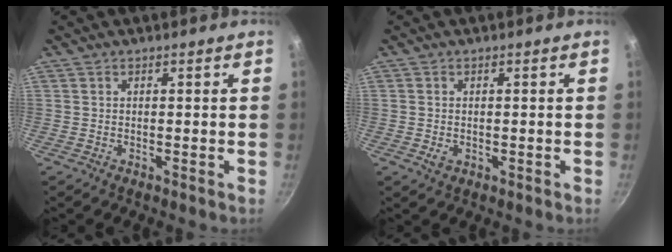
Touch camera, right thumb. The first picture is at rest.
{"total": 2.0, "force": [-0.4, 1.5, 1.2], "torque": [-0.020, -0.002, -0.004]}